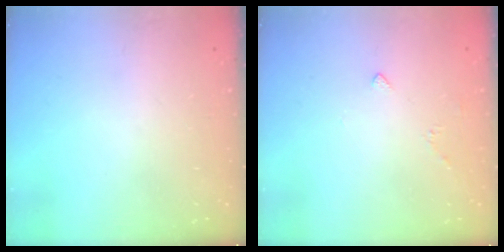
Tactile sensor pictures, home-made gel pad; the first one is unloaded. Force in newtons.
{"total": 2.0, "press": 2.0, "slide": 0.6}